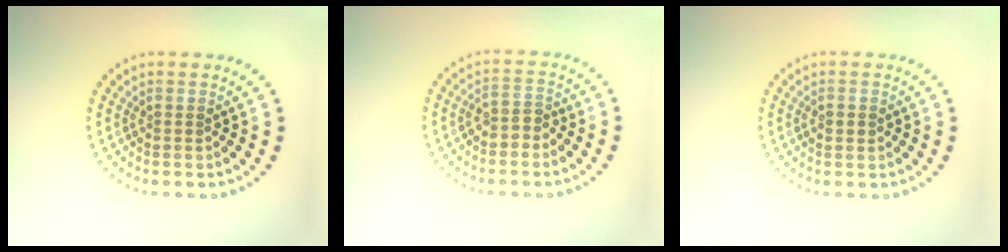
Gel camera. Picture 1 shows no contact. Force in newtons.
{"total": 1.8, "press": 1.6, "slide": 0.9}
{"total": 1.3, "press": 1.3, "slide": 0.2}